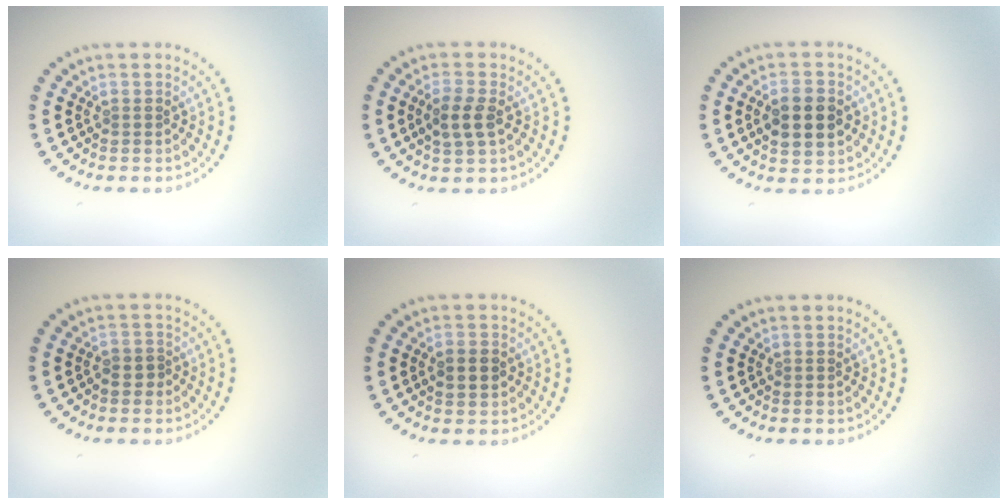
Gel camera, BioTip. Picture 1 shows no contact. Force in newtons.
{"total": 2.6, "press": 2.5, "slide": 0.7}
{"total": 4.4, "press": 4.4, "slide": 0.2}
{"total": 1.1, "press": 0.9, "slide": 0.7}
{"total": 2.1, "press": 2.1, "slide": 0.1}
{"total": 0.0}